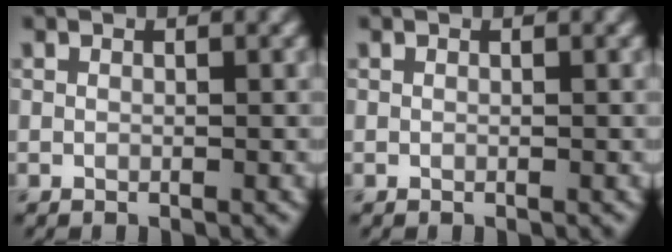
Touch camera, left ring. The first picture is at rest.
{"total": 0.0}